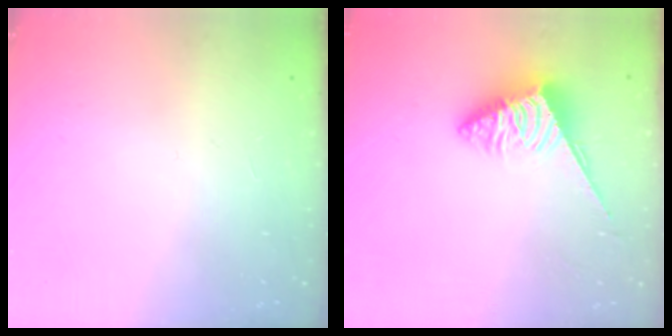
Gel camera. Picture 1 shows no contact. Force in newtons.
{"total": 3.8, "press": 3.8, "slide": 0.4}